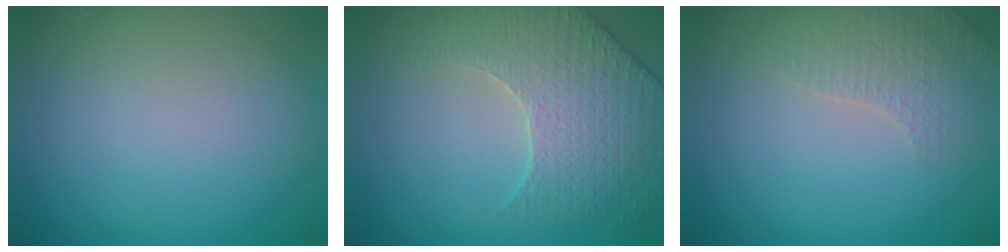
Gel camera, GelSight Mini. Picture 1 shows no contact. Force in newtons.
{"total": 4.4, "press": 4.3, "slide": 1.1}
{"total": 2.3, "press": 2.2, "slide": 0.7}